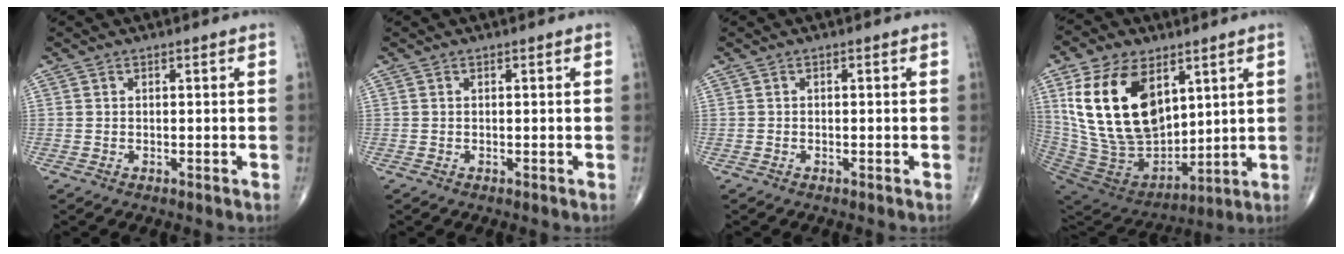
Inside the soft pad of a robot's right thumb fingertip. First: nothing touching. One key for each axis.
{"total": 0.0}
{"total": 0.0}
{"total": 22.4, "fx": 7.9, "fy": 13.7, "fz": 15.9, "tx": -0.281, "ty": -0.042, "tz": 0.163}